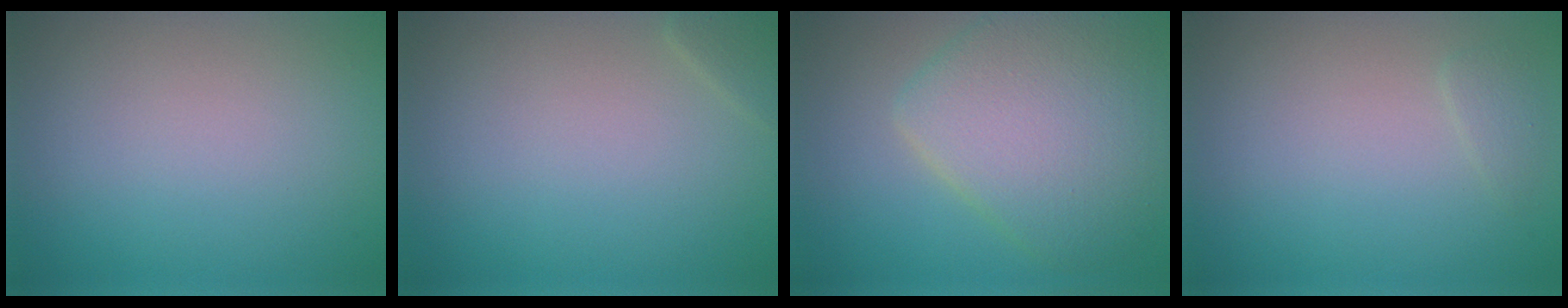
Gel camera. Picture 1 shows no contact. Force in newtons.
{"total": 0.8, "press": 0.8, "slide": 0.1}
{"total": 8.0, "press": 8.0, "slide": 0.3}
{"total": 0.8, "press": 0.8, "slide": 0.1}